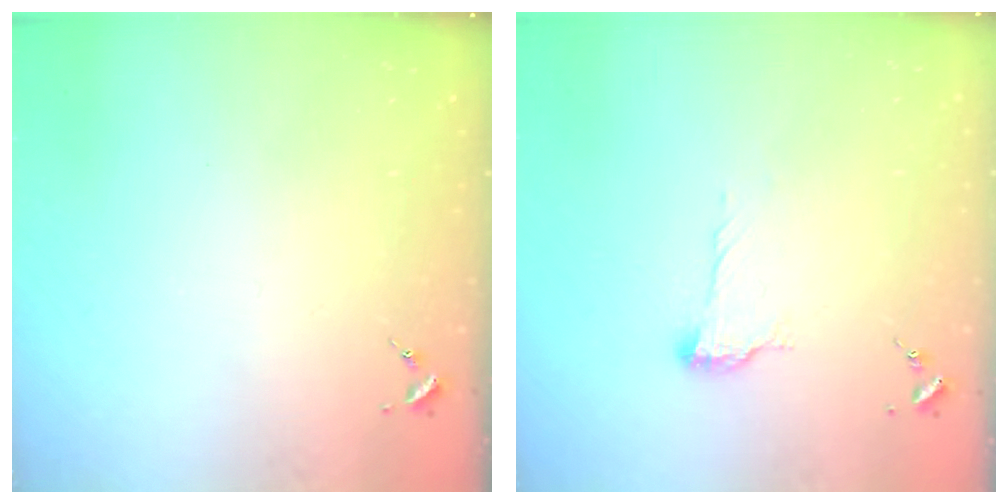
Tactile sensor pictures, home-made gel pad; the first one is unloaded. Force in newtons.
{"total": 8.2, "press": 8.1, "slide": 0.7}